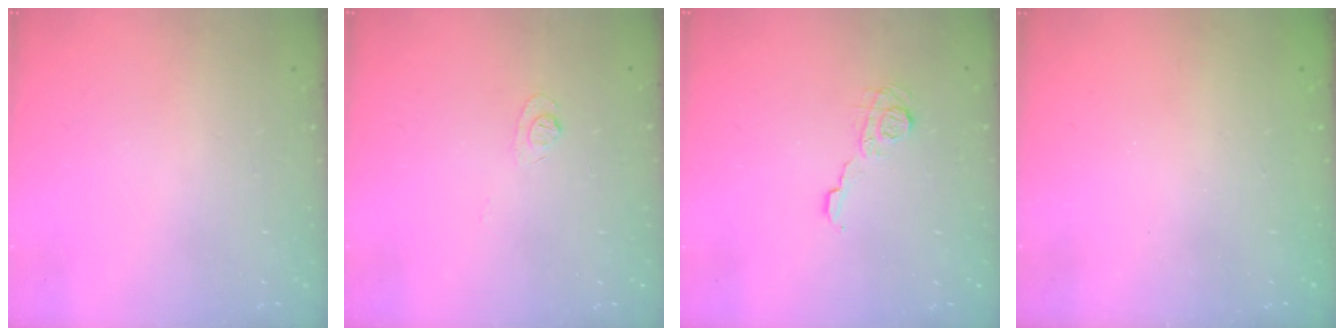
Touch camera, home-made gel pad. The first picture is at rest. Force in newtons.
{"total": 5.0, "press": 4.9, "slide": 0.5}
{"total": 7.8, "press": 7.8, "slide": 0.1}
{"total": 2.4, "press": 2.3, "slide": 0.8}